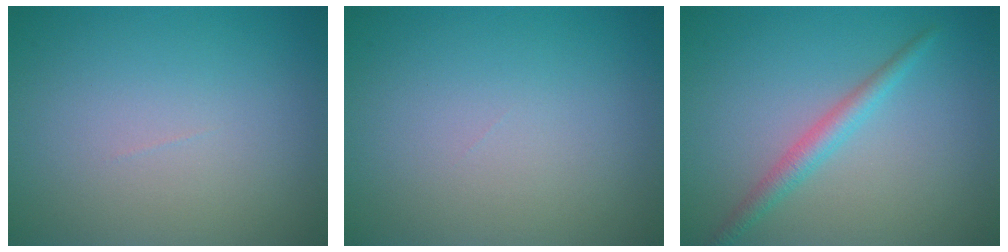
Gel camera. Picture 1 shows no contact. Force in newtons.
{"total": 0.0}
{"total": 2.2, "press": 2.2, "slide": 0.0}